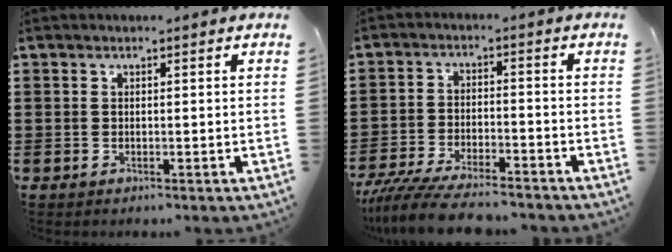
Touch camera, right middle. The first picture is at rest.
{"total": 7.2, "force": [-6.5, 0.8, 2.8], "torque": [-0.066, -0.003, -0.127]}